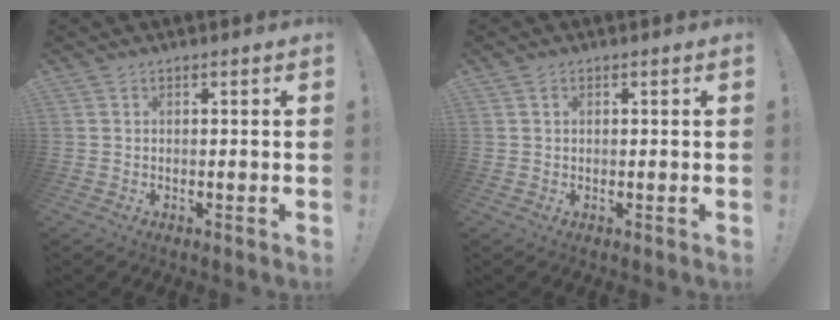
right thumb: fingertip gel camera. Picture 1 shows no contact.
{"total": 0.7, "force": [0.3, 0.6, 0.2], "torque": [-0.012, 0.004, 0.007]}